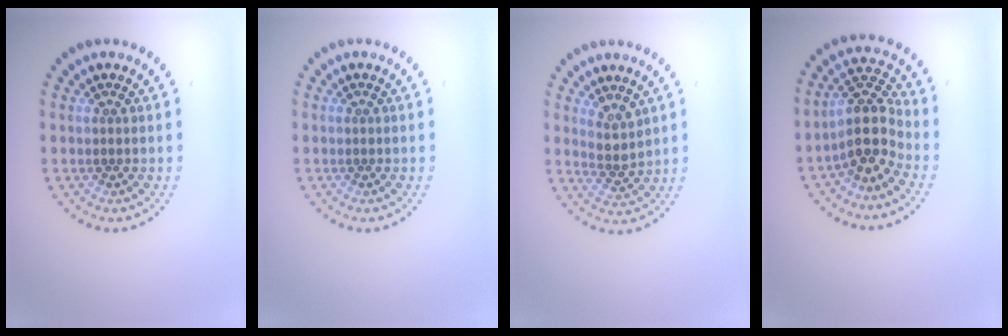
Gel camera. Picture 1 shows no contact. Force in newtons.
{"total": 0.0}
{"total": 2.2, "press": 1.9, "slide": 1.2}
{"total": 4.3, "press": 3.5, "slide": 2.5}